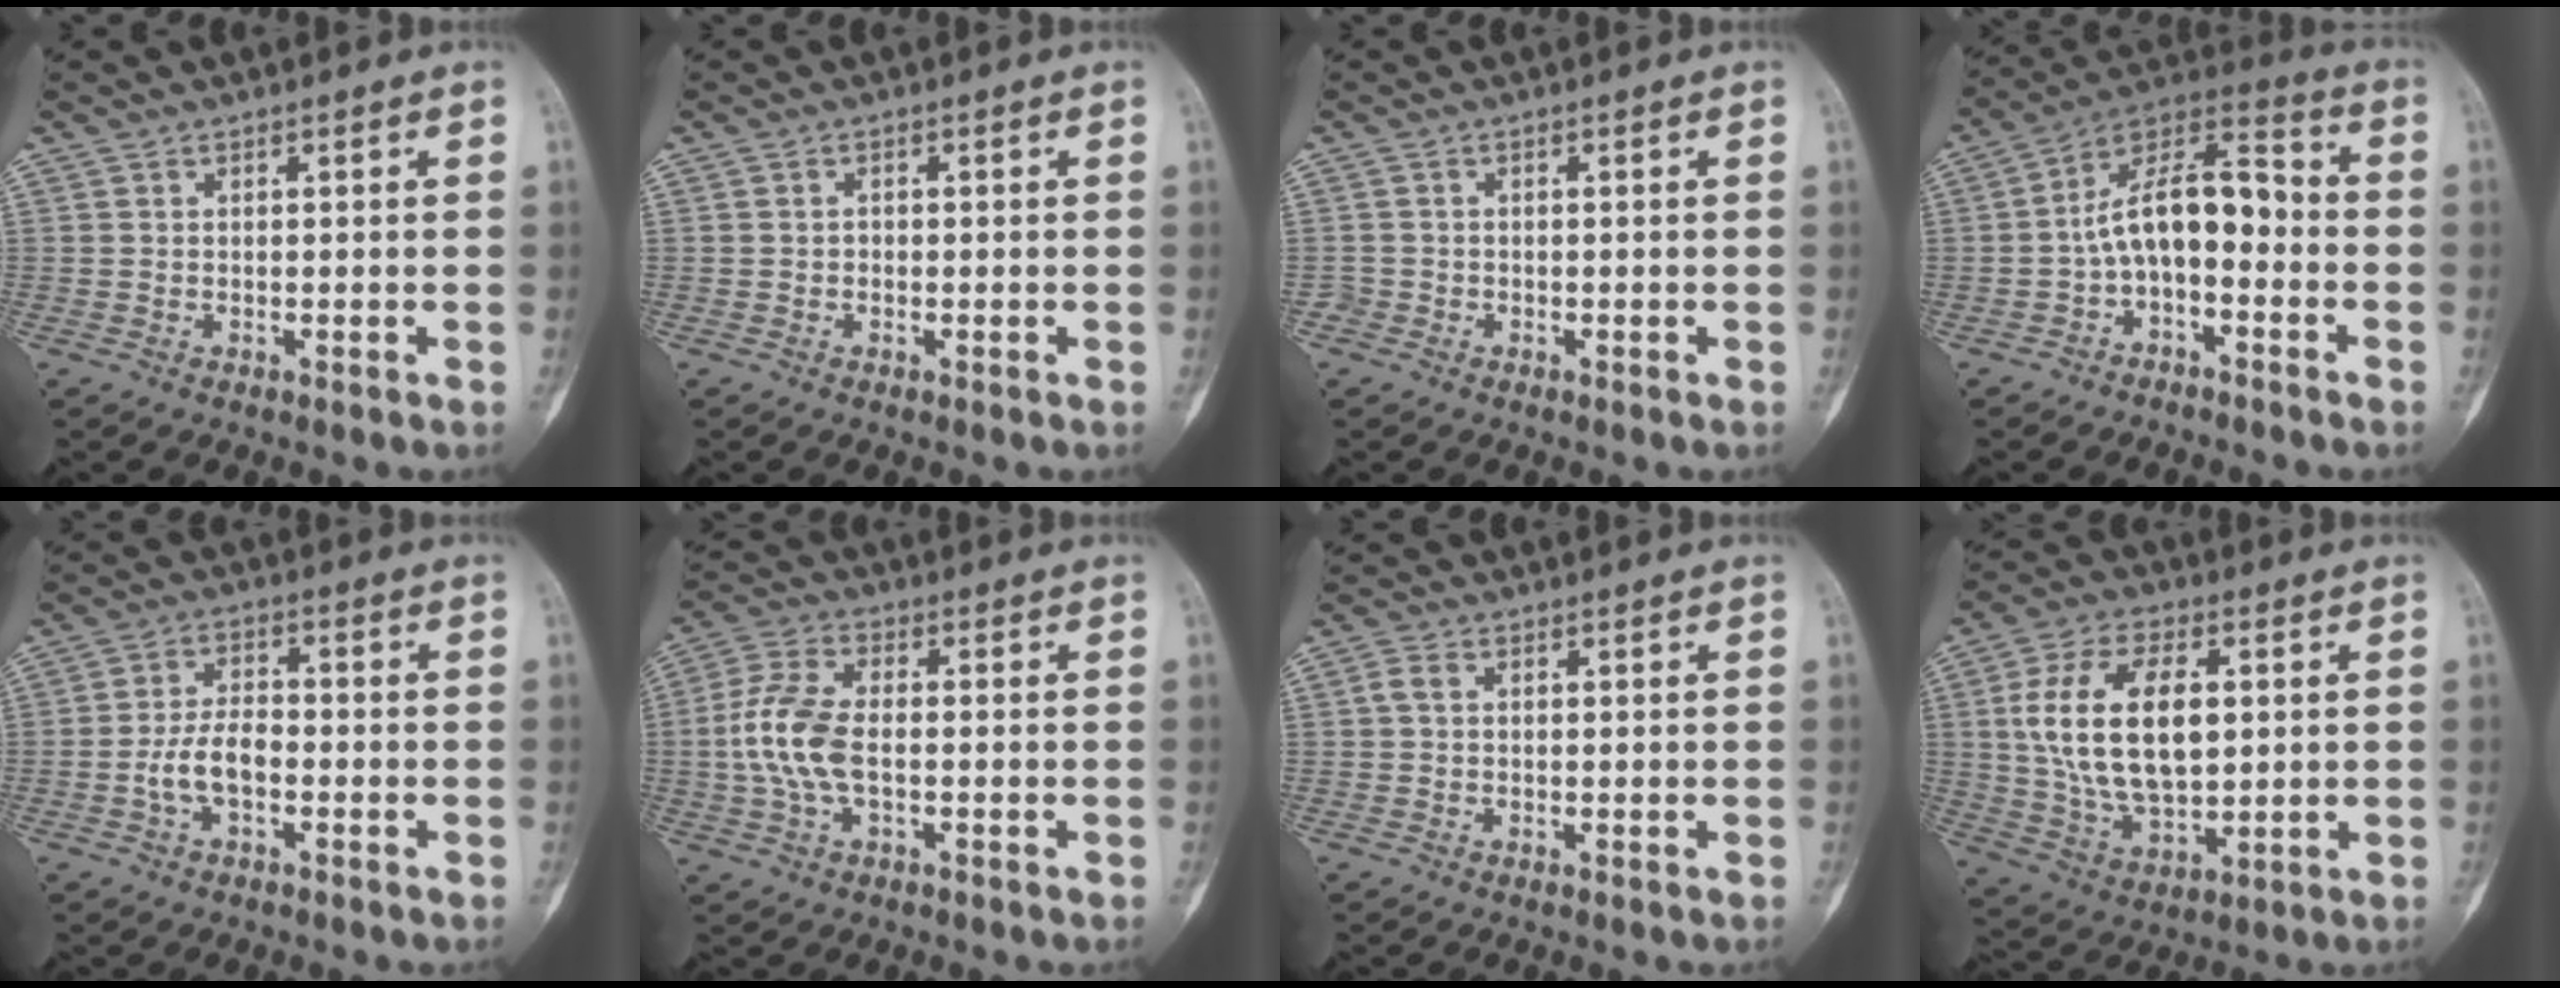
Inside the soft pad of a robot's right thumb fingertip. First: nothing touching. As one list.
[{"total": 0.7, "force": [-0.1, 0.6, 0.4], "torque": [-0.001, 0.002, -0.005]}, {"total": 1.2, "force": [-0.7, 1.0, 0.3], "torque": [0.000, 0.005, -0.015]}, {"total": 12.2, "force": [-2.5, 6.5, 10.0], "torque": [-0.160, 0.067, -0.053]}, {"total": 6.2, "force": [-1.9, 3.4, 4.8], "torque": [-0.094, 0.024, -0.038]}, {"total": 10.2, "force": [-0.9, 5.4, 8.6], "torque": [-0.194, 0.017, -0.022]}, {"total": 1.8, "force": [0.3, 1.3, 1.1], "torque": [-0.025, 0.005, 0.005]}, {"total": 18.7, "force": [2.8, 10.4, 15.2], "torque": [-0.268, -0.004, 0.056]}]